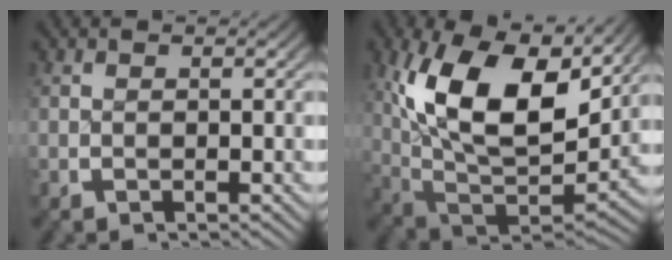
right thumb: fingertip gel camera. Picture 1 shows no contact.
{"total": 13.9, "force": [2.3, 7.4, 11.5], "torque": [-0.256, -0.043, 0.059]}